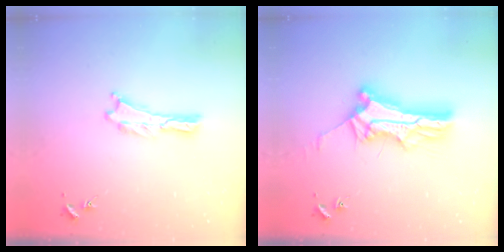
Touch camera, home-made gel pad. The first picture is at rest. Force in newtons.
{"total": 10.4, "press": 10.4, "slide": 0.8}